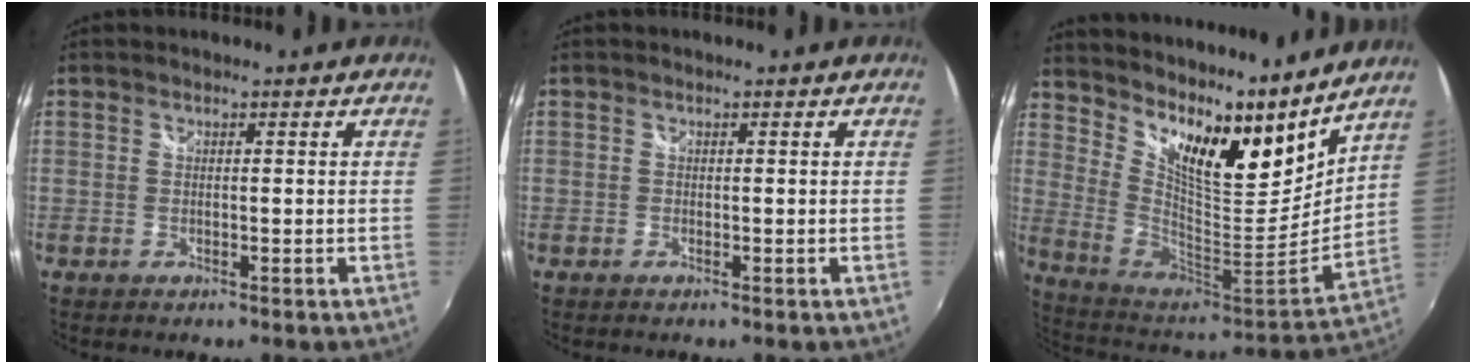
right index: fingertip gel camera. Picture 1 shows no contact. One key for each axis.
{"total": 0.0}
{"total": 18.9, "fx": 15.1, "fy": 4.5, "fz": 10.3, "tx": -0.182, "ty": -0.043, "tz": 0.266}